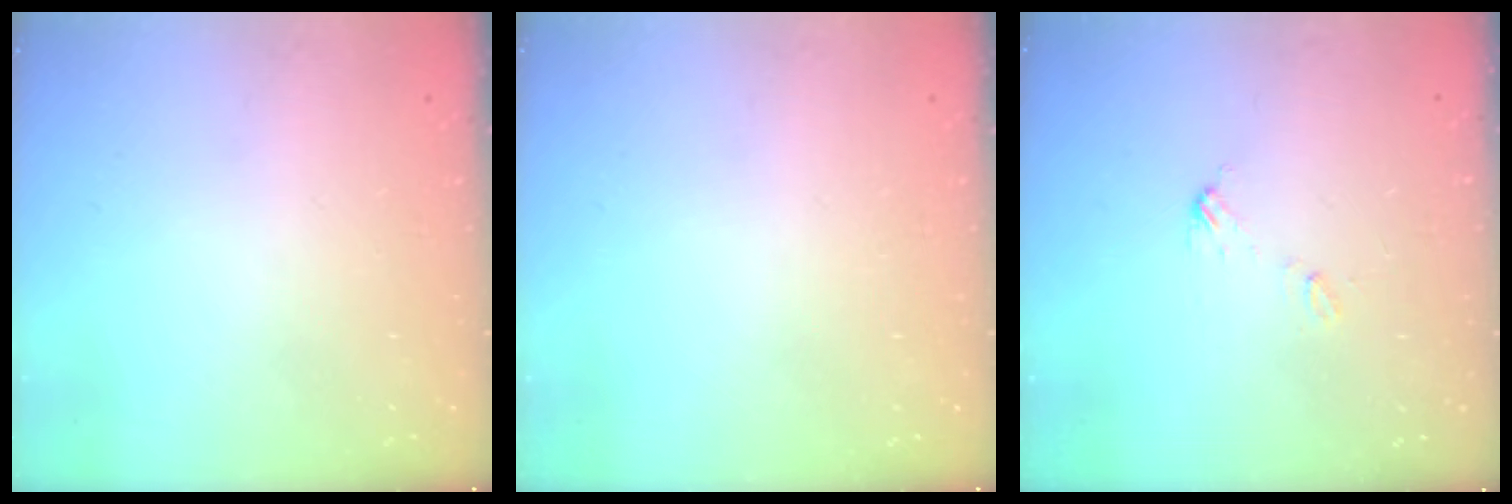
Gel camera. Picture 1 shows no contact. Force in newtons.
{"total": 0.0}
{"total": 4.6, "press": 4.6, "slide": 0.4}